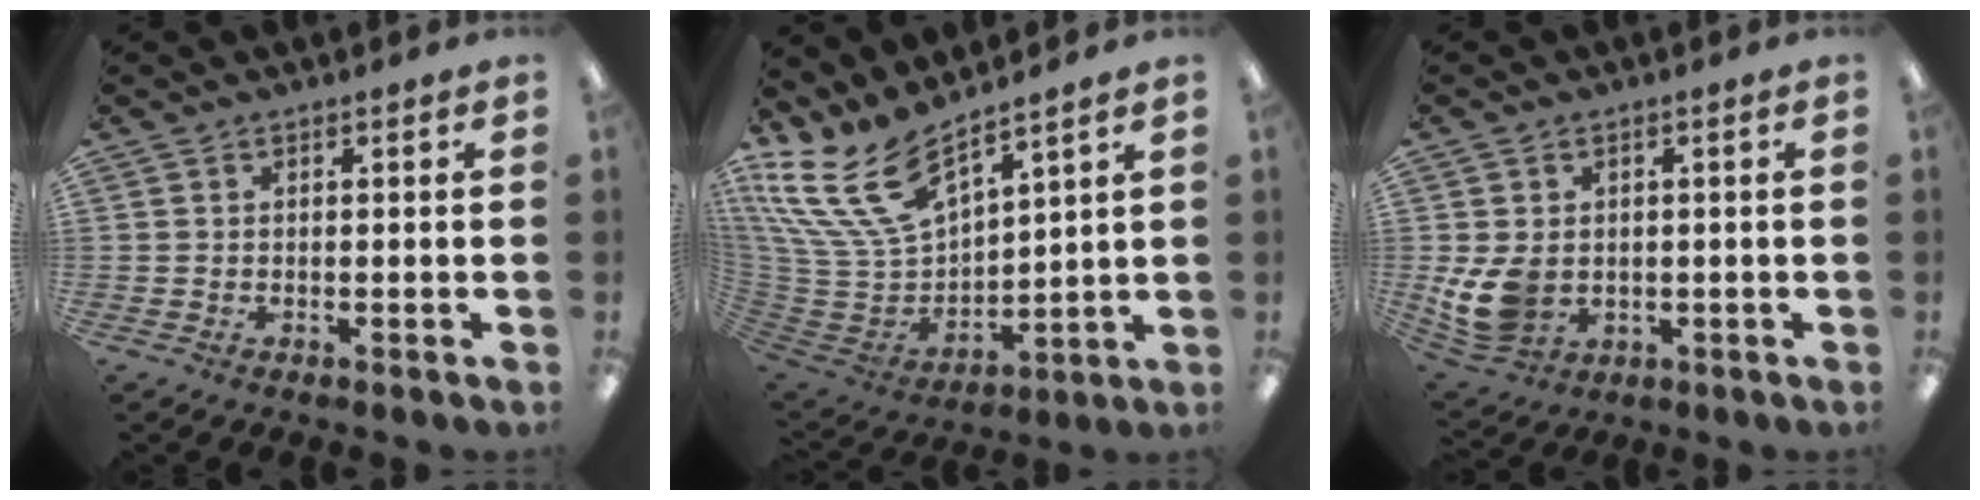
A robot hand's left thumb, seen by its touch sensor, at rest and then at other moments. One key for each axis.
{"total": 19.5, "fx": 12.5, "fy": 9.6, "fz": 11.5, "tx": -0.269, "ty": -0.077, "tz": 0.229}
{"total": 8.6, "fx": -0.3, "fy": 6.4, "fz": 5.7, "tx": -0.127, "ty": -0.002, "tz": 0.002}